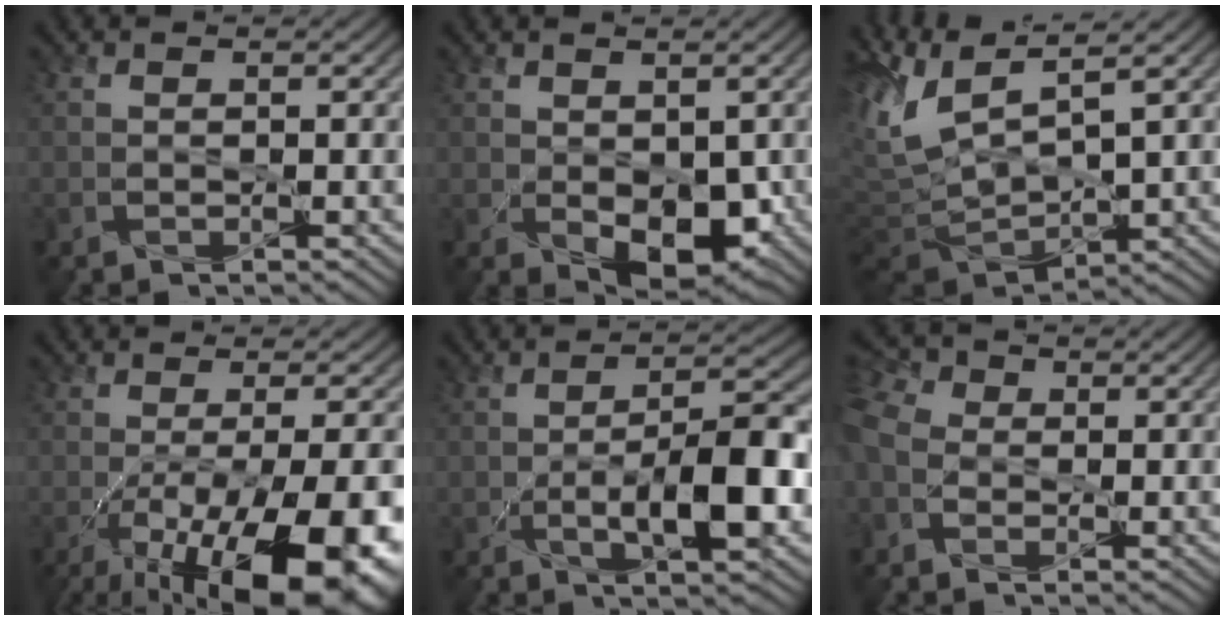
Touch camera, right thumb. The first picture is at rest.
{"total": 5.6, "force": [-0.7, 3.4, 4.4], "torque": [-0.082, -0.023, 0.000]}
{"total": 8.8, "force": [2.4, 2.8, 8.0], "torque": [-0.186, 0.002, 0.052]}
{"total": 16.0, "force": [-6.9, 5.5, 13.4], "torque": [-0.215, -0.039, -0.082]}
{"total": 8.4, "force": [-2.1, 2.6, 7.7], "torque": [-0.119, -0.003, -0.034]}
{"total": 6.9, "force": [-1.5, 5.1, 4.4], "torque": [-0.140, 0.001, -0.033]}